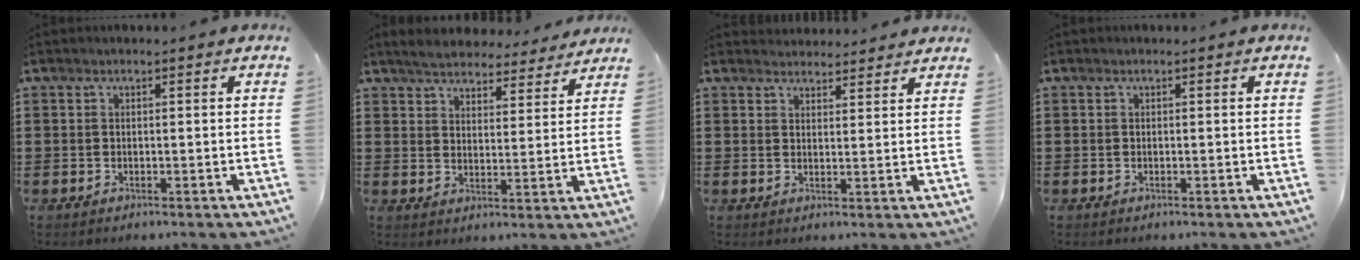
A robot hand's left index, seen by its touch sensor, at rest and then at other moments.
{"total": 4.8, "force": [4.7, 0.8, 0.6], "torque": [-0.034, -0.021, 0.084]}
{"total": 2.7, "force": [2.7, 0.4, -0.1], "torque": [-0.005, -0.007, 0.052]}
{"total": 0.0}